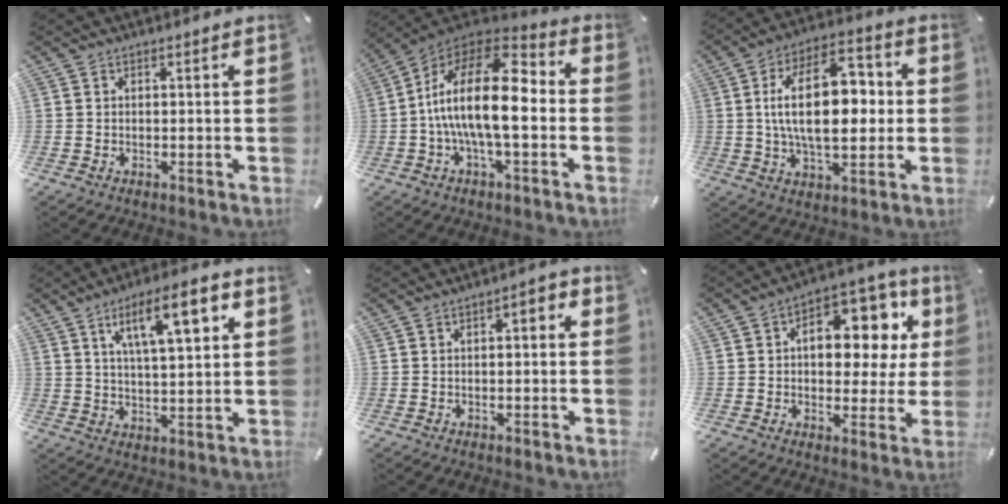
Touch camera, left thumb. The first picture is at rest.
{"total": 19.3, "force": [-1.5, 8.0, 17.5], "torque": [-0.337, 0.004, -0.028]}
{"total": 19.3, "force": [1.2, 10.6, 16.0], "torque": [-0.284, 0.000, 0.011]}
{"total": 13.3, "force": [6.1, 4.4, 11.0], "torque": [-0.173, -0.011, 0.098]}
{"total": 2.8, "force": [-0.6, 1.2, 2.5], "torque": [-0.037, 0.009, -0.015]}
{"total": 14.6, "force": [3.7, 8.8, 11.0], "torque": [-0.145, -0.022, 0.063]}